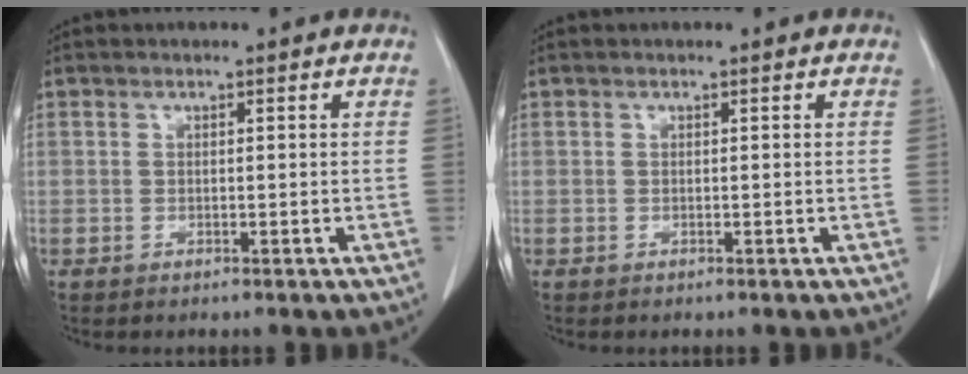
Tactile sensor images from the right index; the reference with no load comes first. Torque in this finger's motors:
{"motor_torque": [-0.06, -0.07, -0.02, 0.01]}